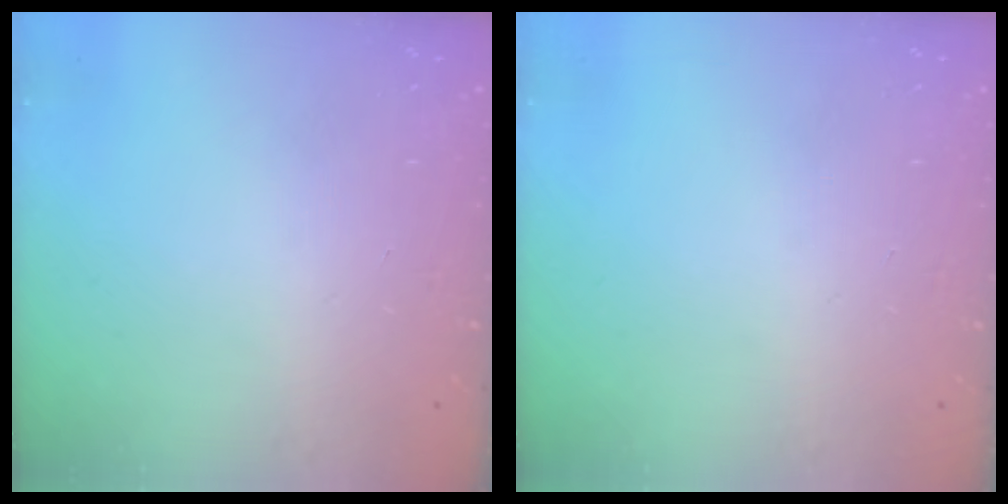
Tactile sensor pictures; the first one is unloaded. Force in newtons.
{"total": 0.0}